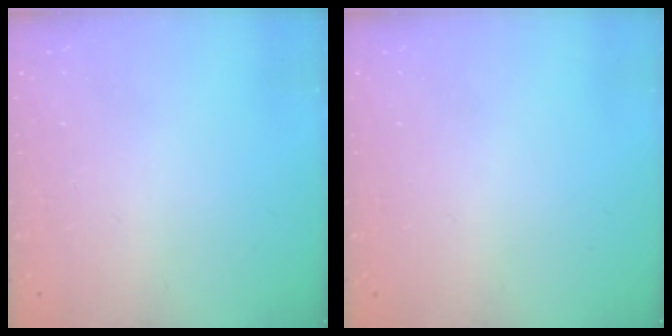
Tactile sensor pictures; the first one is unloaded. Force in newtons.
{"total": 0.0}